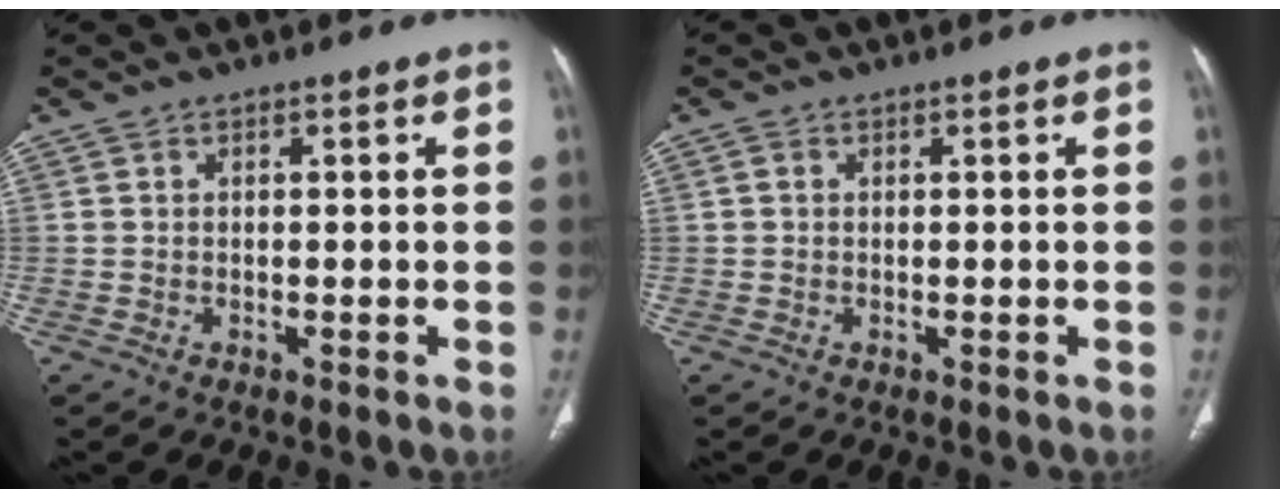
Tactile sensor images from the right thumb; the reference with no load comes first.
{"total": 0.7, "force": [0.1, 0.6, 0.3], "torque": [-0.005, 0.003, 0.002]}